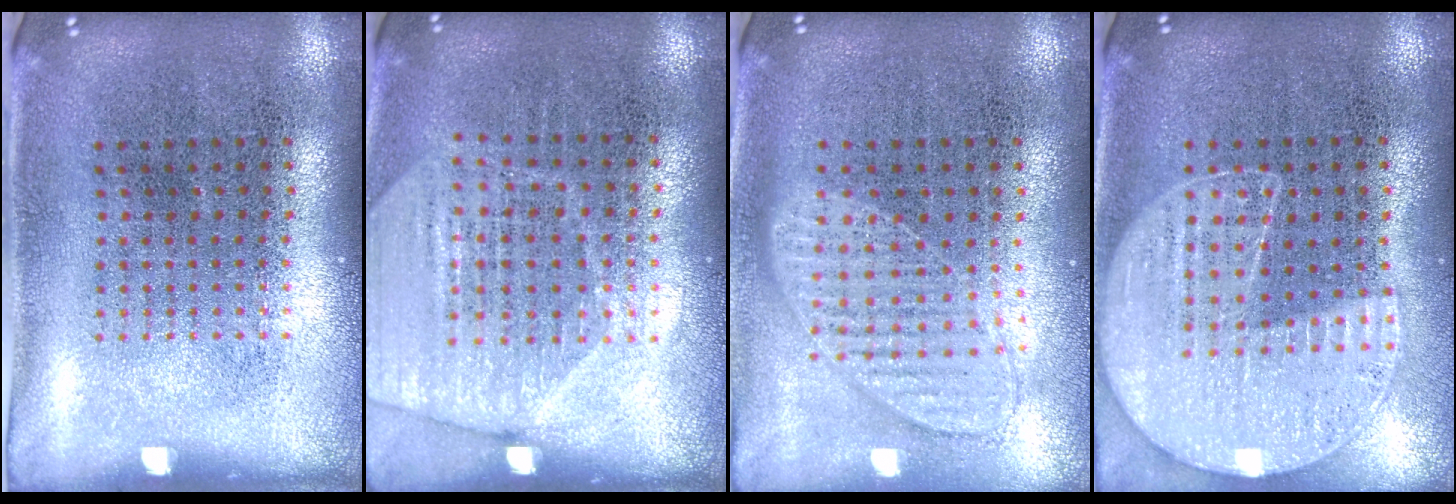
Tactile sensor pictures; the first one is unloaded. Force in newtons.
{"total": 1.8, "press": 1.7, "slide": 0.5}
{"total": 0.9, "press": 0.9, "slide": 0.1}
{"total": 1.2, "press": 1.1, "slide": 0.2}